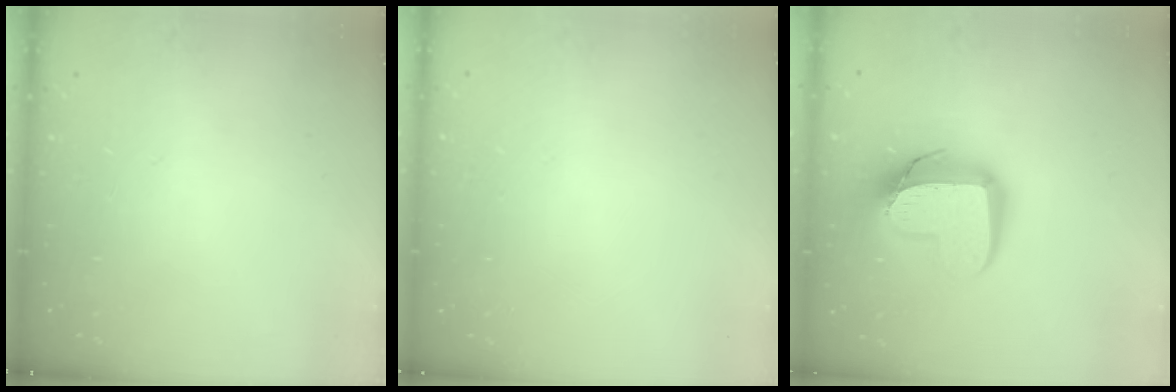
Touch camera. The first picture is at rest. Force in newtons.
{"total": 0.0}
{"total": 15.1, "press": 15.0, "slide": 1.4}